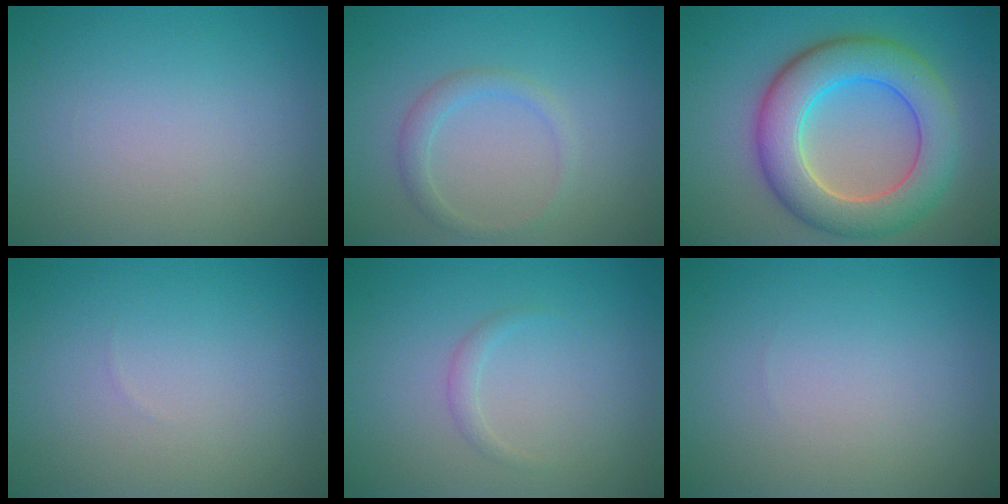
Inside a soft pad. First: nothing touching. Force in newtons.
{"total": 1.7, "press": 1.7, "slide": 0.1}
{"total": 8.5, "press": 8.5, "slide": 0.5}
{"total": 0.0}
{"total": 0.8, "press": 0.8, "slide": 0.0}
{"total": 0.0}